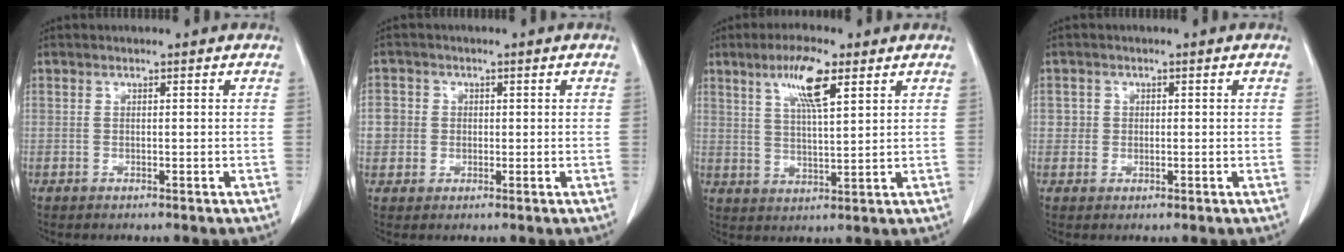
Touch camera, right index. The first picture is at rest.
{"total": 4.0, "force": [0.2, 3.9, 0.7], "torque": [-0.004, 0.009, 0.004]}
{"total": 7.9, "force": [4.2, 1.2, 6.6], "torque": [-0.127, 0.003, 0.075]}
{"total": 2.0, "force": [0.2, 2.0, 0.2], "torque": [0.006, 0.004, 0.000]}